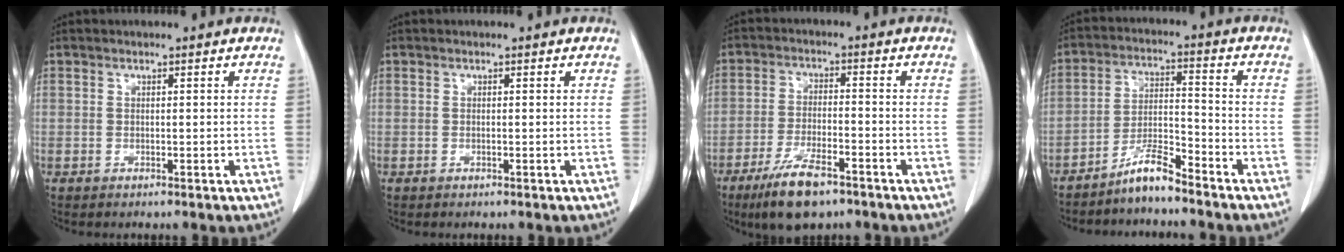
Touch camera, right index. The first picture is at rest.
{"total": 0.0}
{"total": 9.3, "force": [-6.3, 2.4, 6.4], "torque": [-0.124, -0.015, -0.107]}
{"total": 6.1, "force": [-5.3, 0.6, 3.1], "torque": [-0.059, -0.002, -0.103]}